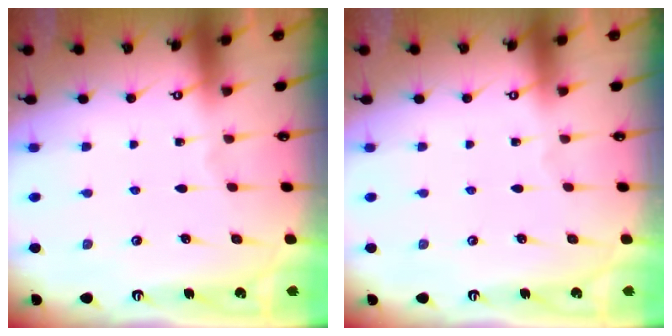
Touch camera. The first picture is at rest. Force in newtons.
{"total": 0.0}